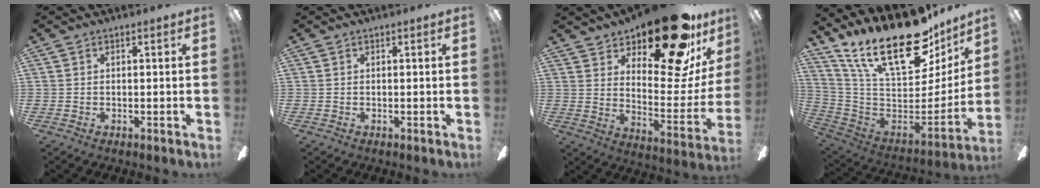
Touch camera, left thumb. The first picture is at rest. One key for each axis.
{"total": 0.0}
{"total": 24.8, "fx": 18.6, "fy": 8.4, "fz": 14.1, "tx": -0.184, "ty": -0.125, "tz": 0.303}
{"total": 27.1, "fx": 17.6, "fy": 10.7, "fz": 17.7, "tx": -0.289, "ty": -0.121, "tz": 0.309}